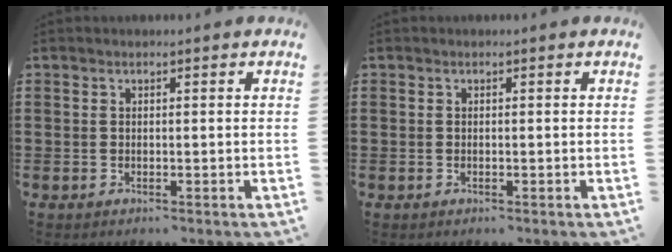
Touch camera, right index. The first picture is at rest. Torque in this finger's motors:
{"motor_torque": [0.15, 0.97, -0.01, -0.01]}